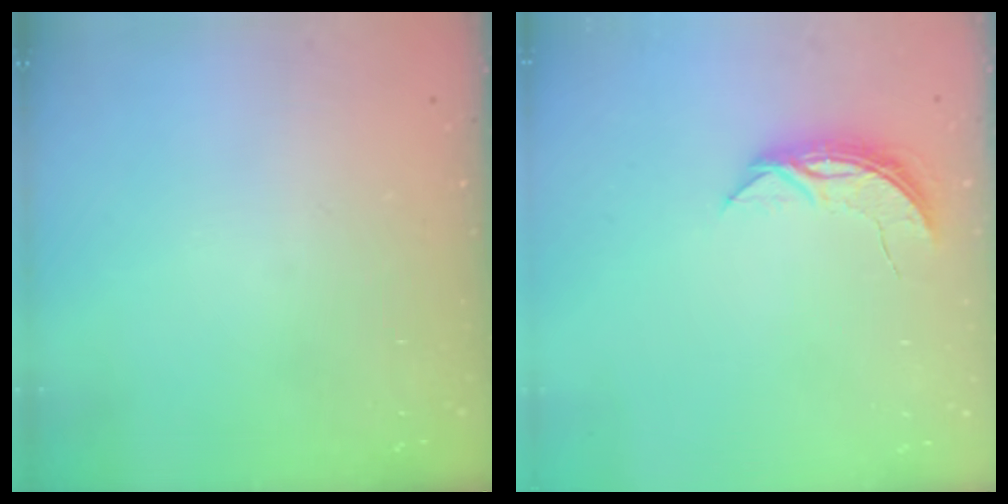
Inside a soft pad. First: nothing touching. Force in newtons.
{"total": 5.9, "press": 5.8, "slide": 0.5}